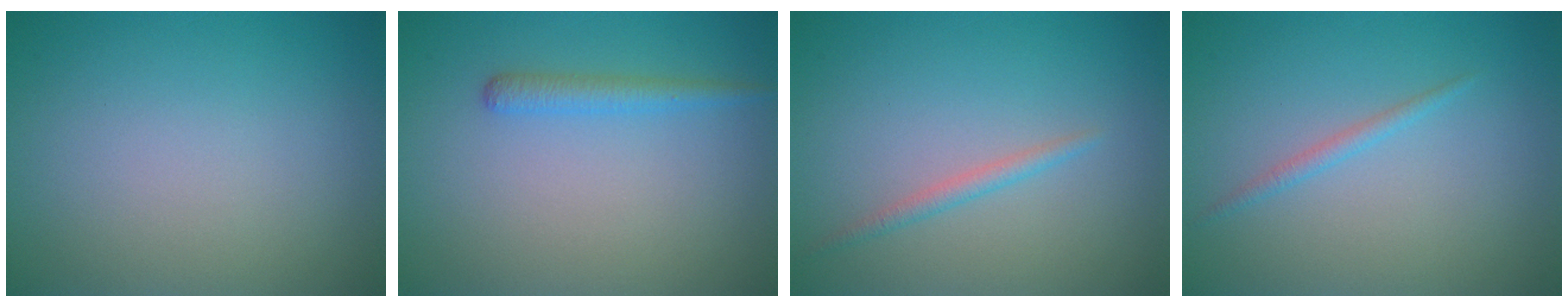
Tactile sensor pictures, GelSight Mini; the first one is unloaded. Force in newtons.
{"total": 1.7, "press": 1.7, "slide": 0.1}
{"total": 1.2, "press": 1.2, "slide": 0.0}
{"total": 1.0, "press": 1.0, "slide": 0.1}